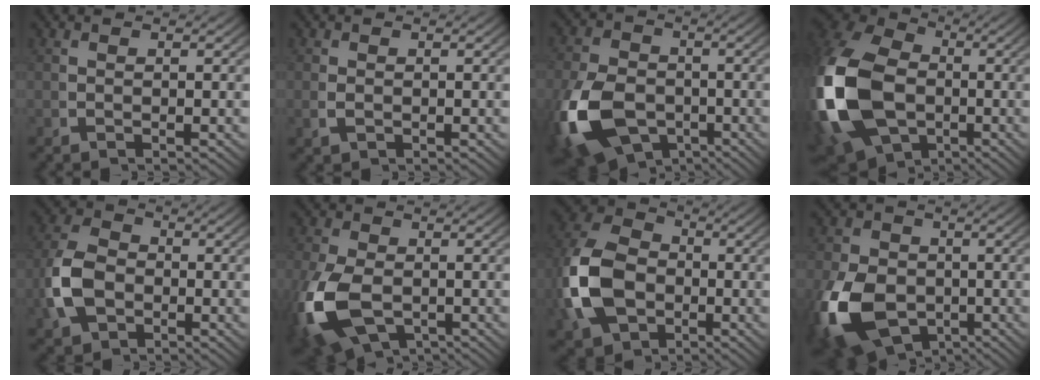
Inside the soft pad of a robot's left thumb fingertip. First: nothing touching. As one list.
[{"total": 1.2, "force": [-0.1, 1.0, 0.6], "torque": [-0.022, -0.011, 0.005]}, {"total": 11.0, "force": [-3.8, 7.8, 6.7], "torque": [-0.143, -0.045, -0.049]}, {"total": 17.1, "force": [-1.5, 12.5, 11.6], "torque": [-0.274, -0.042, -0.008]}, {"total": 7.4, "force": [-1.2, 5.5, 4.7], "torque": [-0.119, -0.020, -0.012]}, {"total": 9.2, "force": [-2.9, 6.2, 6.2], "torque": [-0.156, -0.043, -0.028]}, {"total": 13.4, "force": [-1.3, 10.2, 8.6], "torque": [-0.208, -0.032, -0.009]}, {"total": 12.4, "force": [-4.1, 9.0, 7.5], "torque": [-0.164, -0.057, -0.046]}]